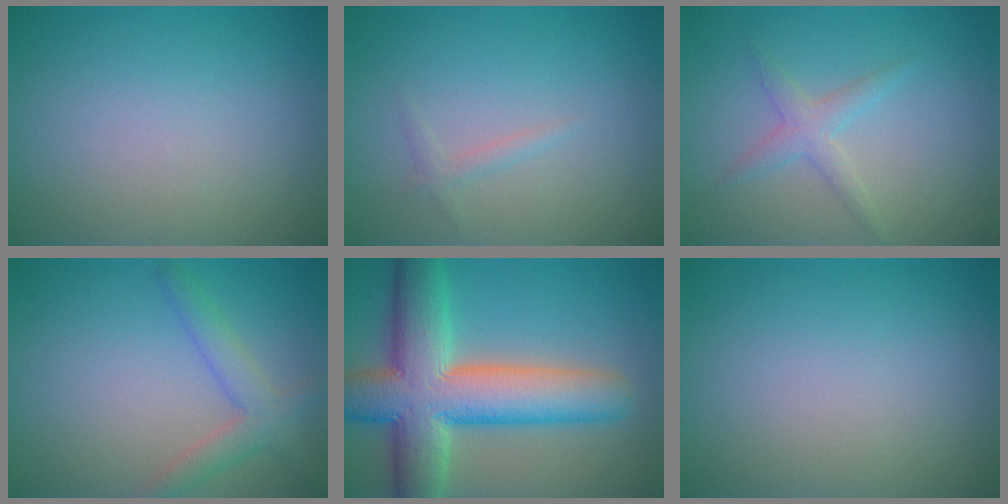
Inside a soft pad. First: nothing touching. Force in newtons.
{"total": 0.9, "press": 0.9, "slide": 0.1}
{"total": 2.0, "press": 2.0, "slide": 0.1}
{"total": 3.1, "press": 3.1, "slide": 0.1}
{"total": 12.0, "press": 12.0, "slide": 0.6}
{"total": 0.0}